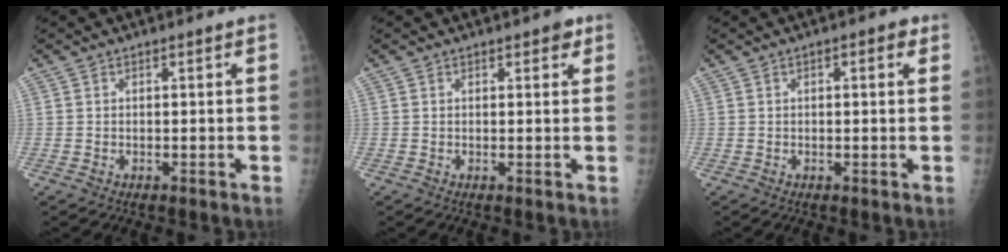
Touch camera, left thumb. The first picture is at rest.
{"total": 1.9, "force": [1.1, 1.0, 1.2], "torque": [-0.003, -0.002, 0.011]}
{"total": 2.7, "force": [0.9, 1.1, 2.3], "torque": [-0.026, 0.004, 0.006]}